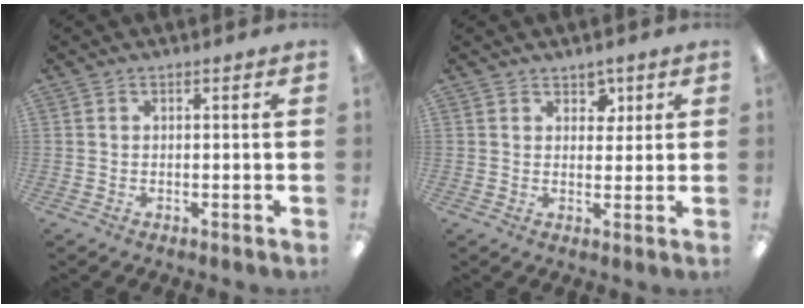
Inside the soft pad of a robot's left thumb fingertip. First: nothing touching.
{"total": 3.5, "force": [2.3, 2.4, 1.0], "torque": [0.005, -0.009, 0.036]}